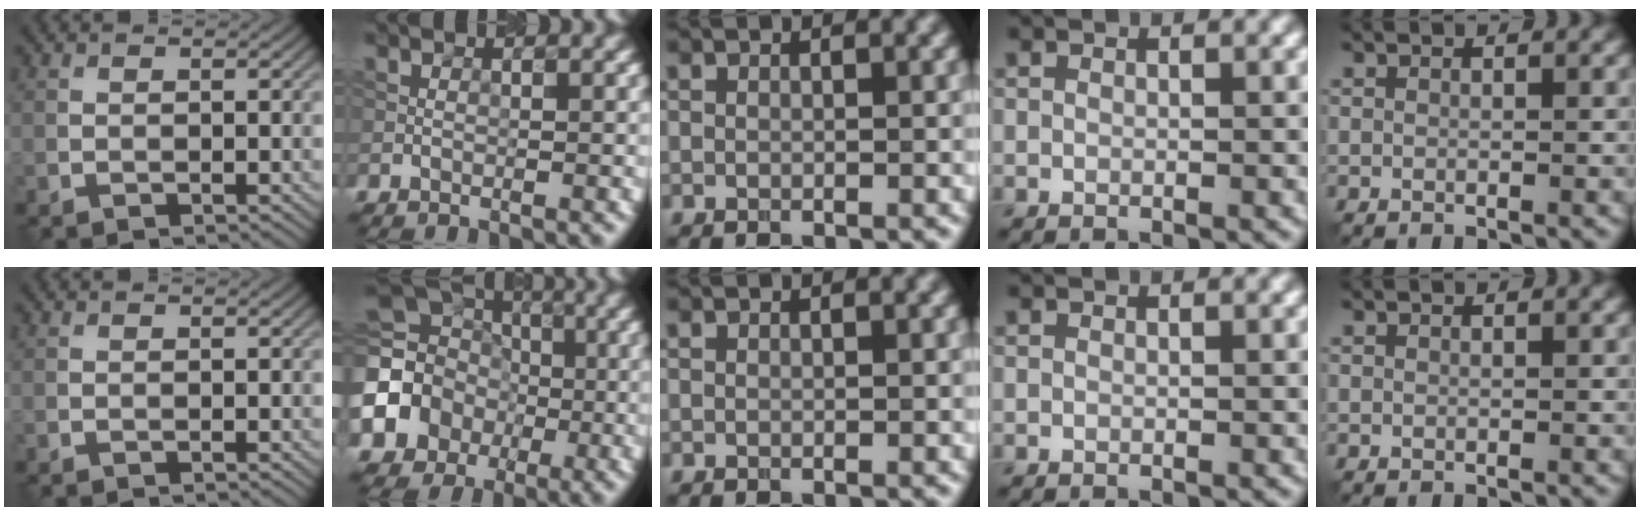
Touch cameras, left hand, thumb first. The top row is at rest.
{"index": {"total": 13.0, "force": [-2.3, 11.5, 5.7], "torque": [-0.132, -0.014, -0.071]}}